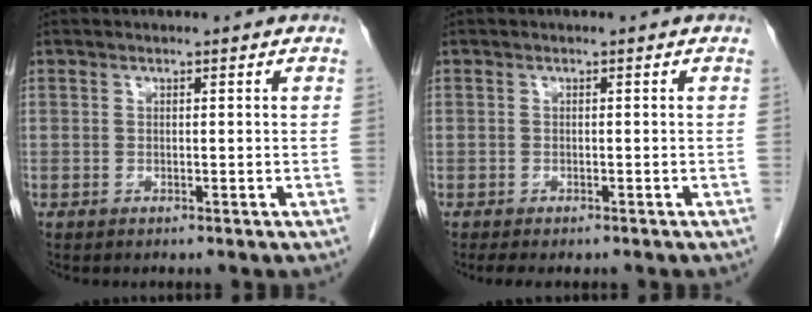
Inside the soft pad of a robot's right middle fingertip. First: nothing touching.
{"total": 2.9, "force": [-2.3, 1.1, 1.3], "torque": [-0.018, -0.006, -0.029]}